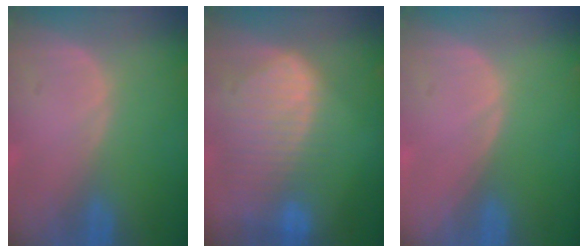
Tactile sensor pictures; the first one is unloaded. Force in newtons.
{"total": 10.5, "press": 9.1, "slide": 5.2}
{"total": 0.0}